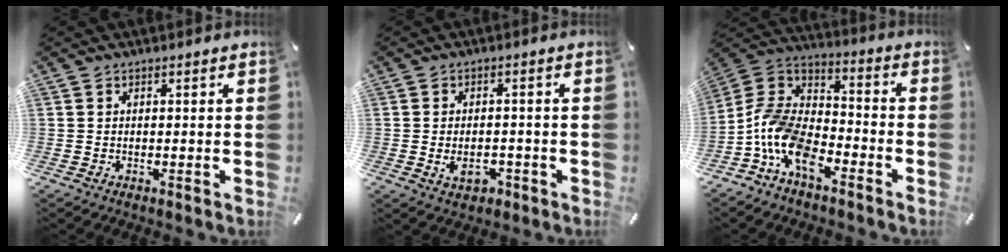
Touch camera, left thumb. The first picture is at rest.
{"total": 5.0, "force": [-1.5, 3.3, 3.4], "torque": [-0.053, -0.004, -0.028]}
{"total": 12.6, "force": [-7.9, 7.1, 6.8], "torque": [-0.151, 0.028, -0.156]}